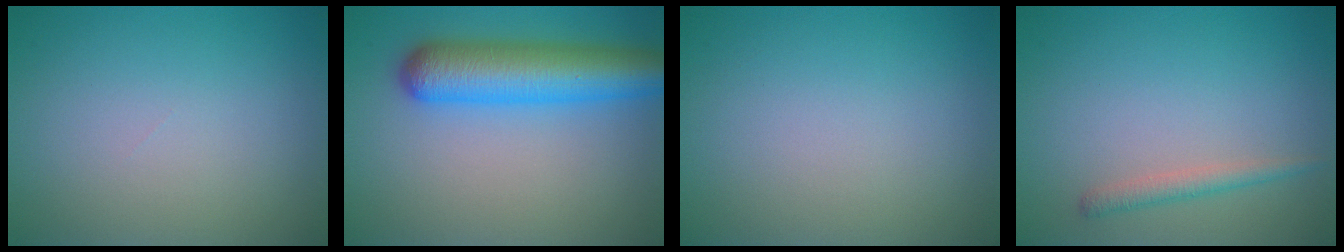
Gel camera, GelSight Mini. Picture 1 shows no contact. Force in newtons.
{"total": 7.5, "press": 7.5, "slide": 0.2}
{"total": 0.0}
{"total": 1.5, "press": 1.5, "slide": 0.1}